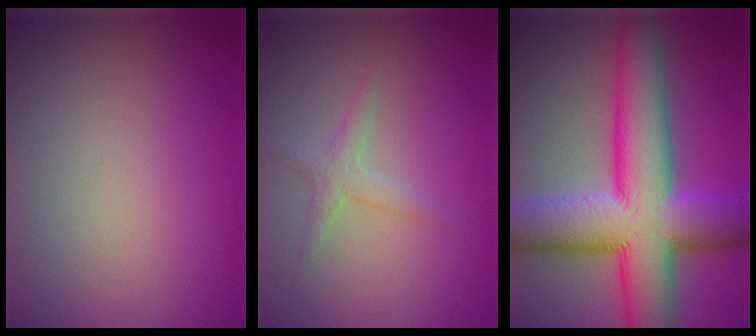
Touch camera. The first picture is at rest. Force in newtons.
{"total": 1.6, "press": 1.6, "slide": 0.1}
{"total": 13.3, "press": 13.3, "slide": 0.3}